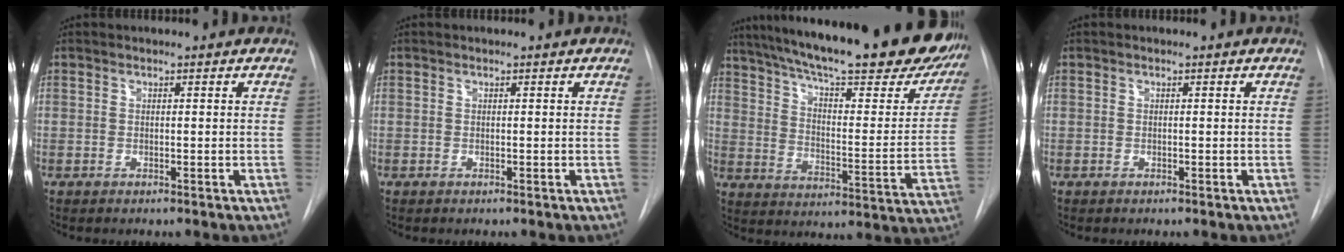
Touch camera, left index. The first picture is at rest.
{"total": 0.0}
{"total": 33.5, "force": [26.9, 6.7, 18.8], "torque": [-0.282, -0.045, 0.352]}
{"total": 0.0}